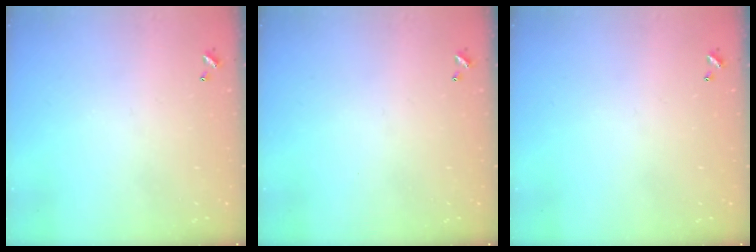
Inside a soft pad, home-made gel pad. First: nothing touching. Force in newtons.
{"total": 0.0}
{"total": 0.0}